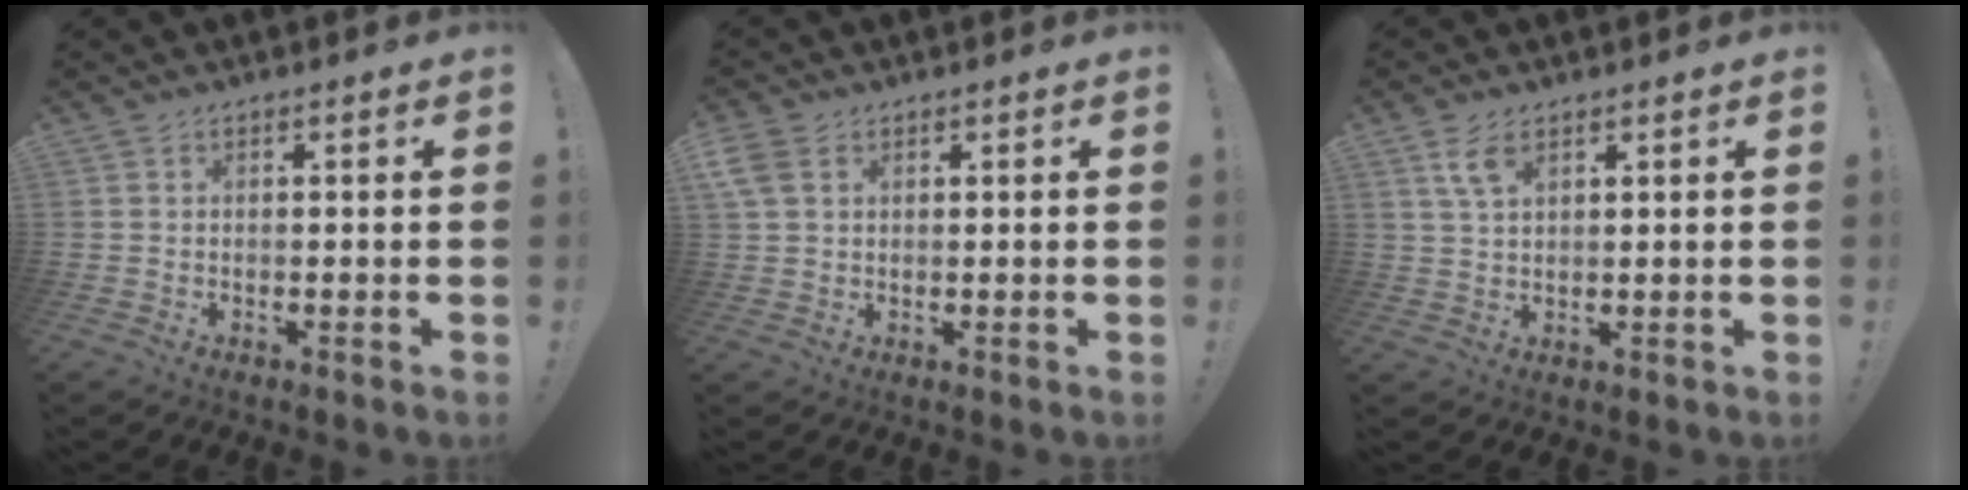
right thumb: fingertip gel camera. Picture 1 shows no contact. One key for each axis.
{"total": 4.7, "fx": 1.9, "fy": 3.2, "fz": 2.9, "tx": -0.056, "ty": -0.002, "tz": 0.039}
{"total": 5.4, "fx": 2.9, "fy": 2.4, "fz": 3.8, "tx": -0.063, "ty": -0.010, "tz": 0.053}